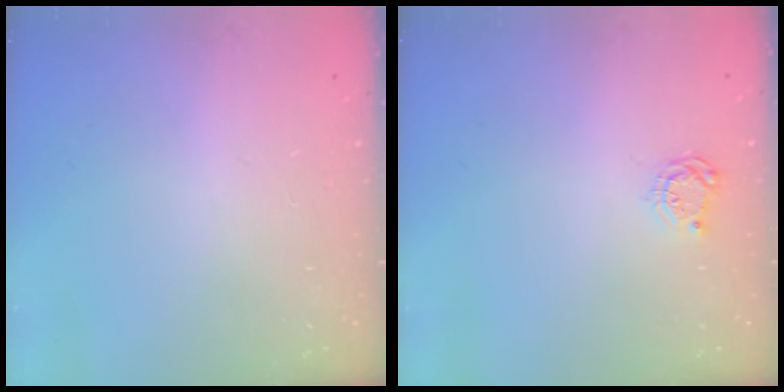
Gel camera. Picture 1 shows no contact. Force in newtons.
{"total": 4.8, "press": 4.8, "slide": 0.6}